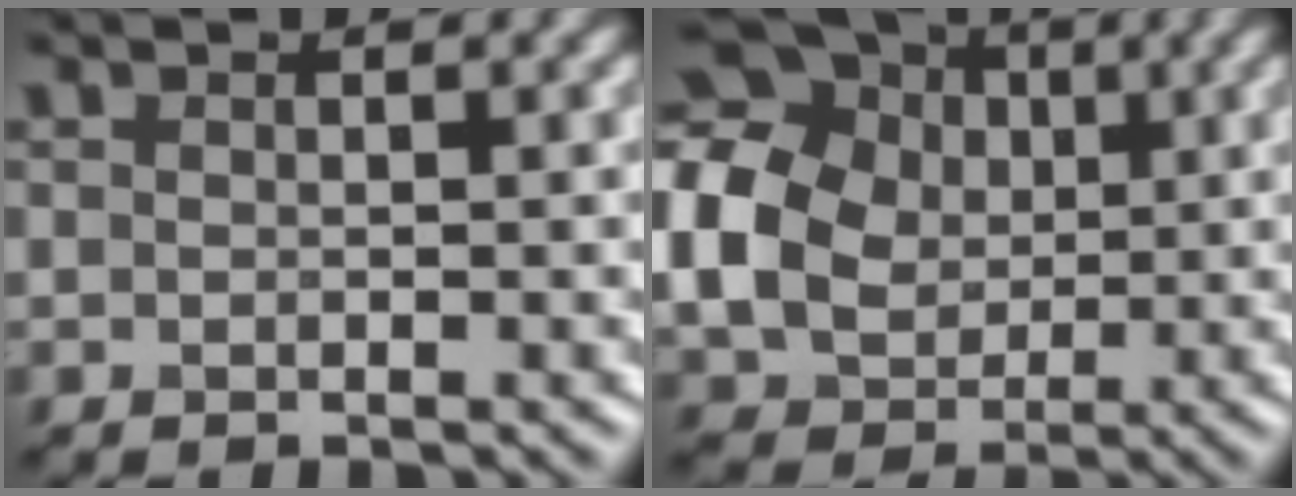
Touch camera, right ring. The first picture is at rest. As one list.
[{"total": 14.4, "force": [1.8, 12.3, 7.2], "torque": [-0.189, 0.015, 0.016]}]